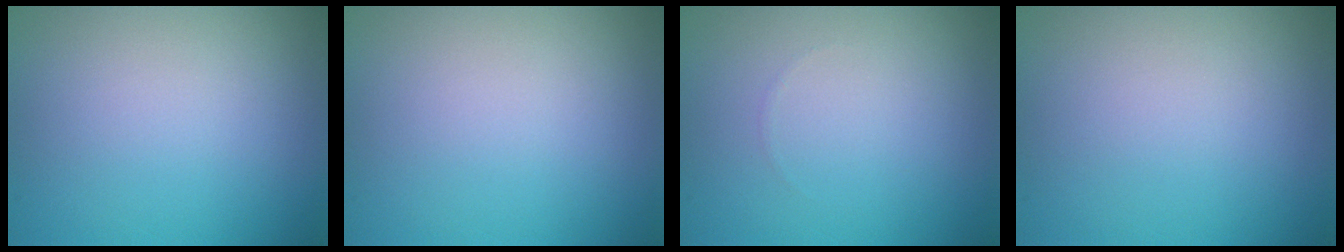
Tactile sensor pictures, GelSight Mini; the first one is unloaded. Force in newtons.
{"total": 0.0}
{"total": 0.0}
{"total": 0.0}